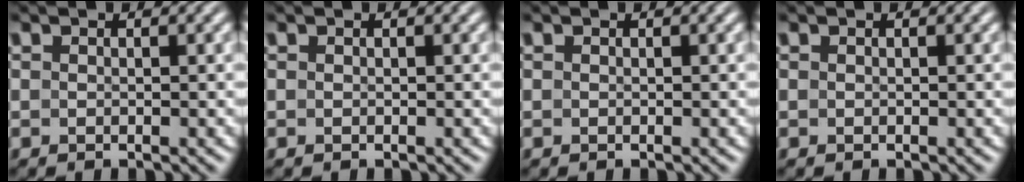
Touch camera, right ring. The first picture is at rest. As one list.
[{"total": 0.0}, {"total": 0.0}, {"total": 0.0}]